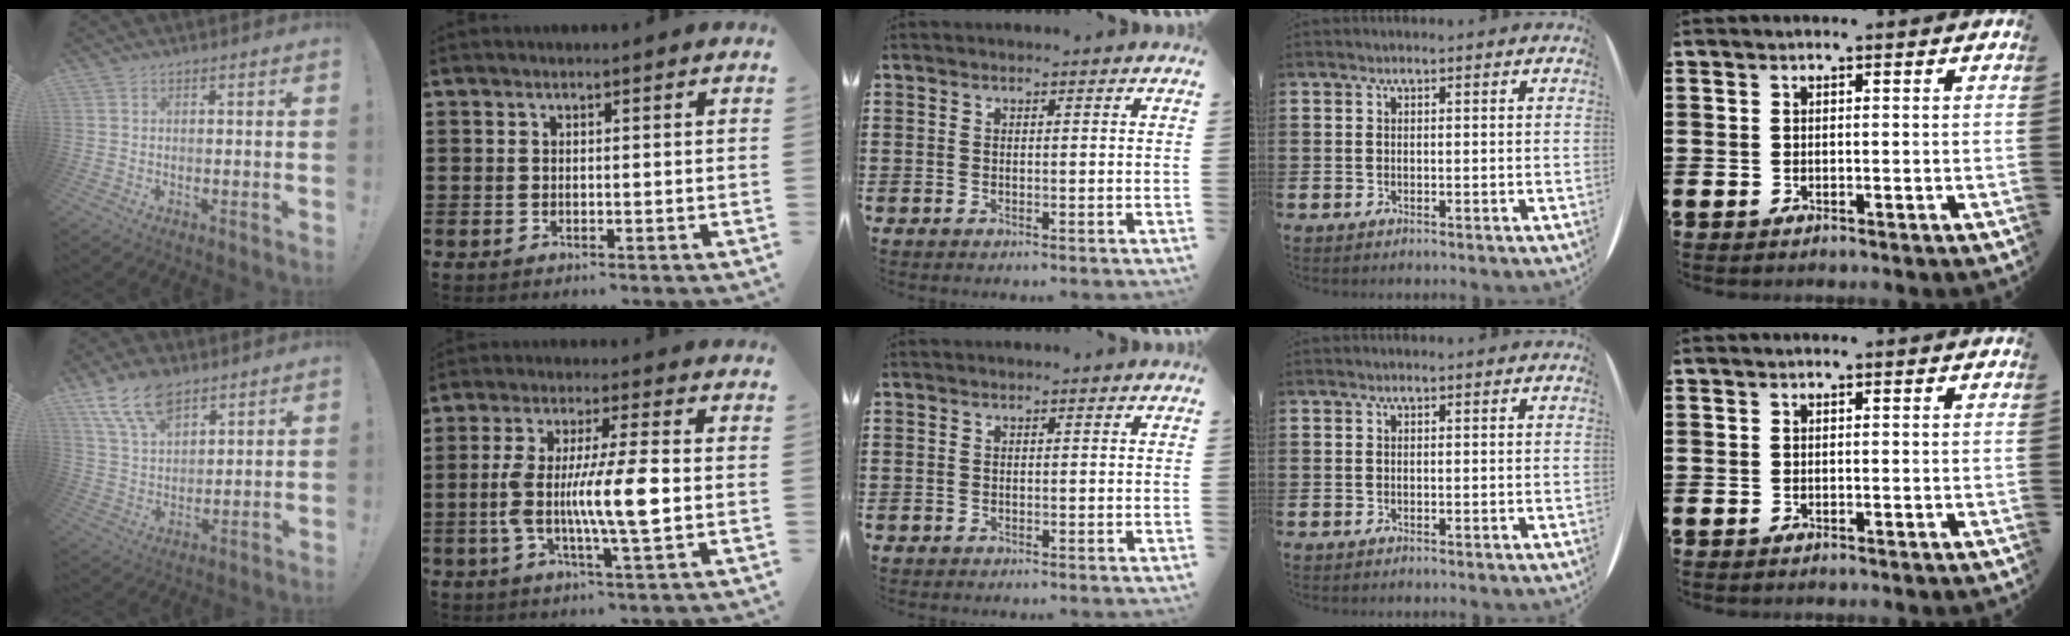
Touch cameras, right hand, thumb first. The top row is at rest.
{"thumb": {"total": 12.5, "force": [8.6, 6.4, 6.4], "torque": [-0.117, -0.041, 0.164]}, "index": {"total": 10.0, "force": [-1.2, 1.0, 9.8], "torque": [-0.191, -0.008, -0.029]}}